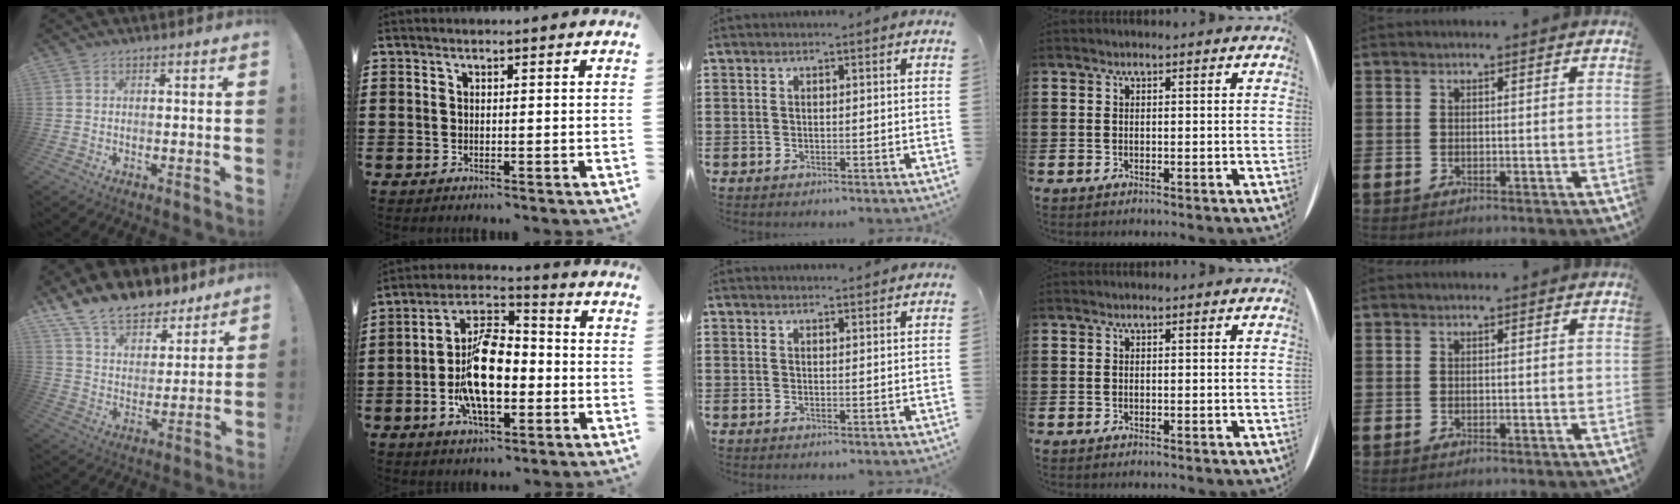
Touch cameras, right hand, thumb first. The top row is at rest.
{"thumb": {"total": 13.6, "force": [11.0, 6.7, 4.4], "torque": [-0.087, -0.079, 0.207]}, "index": {"total": 12.8, "force": [-2.9, 6.5, 10.6], "torque": [-0.223, -0.002, -0.056]}, "middle": {"total": 1.5, "force": [1.5, 0.0, 0.2], "torque": [0.002, -0.004, 0.026]}}